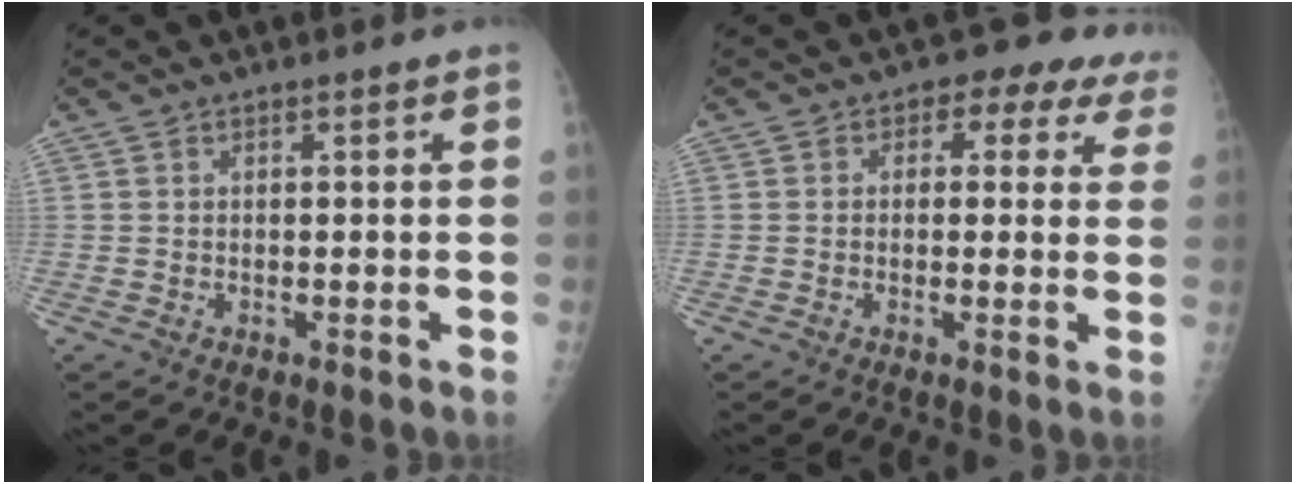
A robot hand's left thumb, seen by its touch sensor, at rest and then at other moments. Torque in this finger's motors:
{"motor_torque": [-0.17, -0.07, 0.06, 0.05, -0.01]}